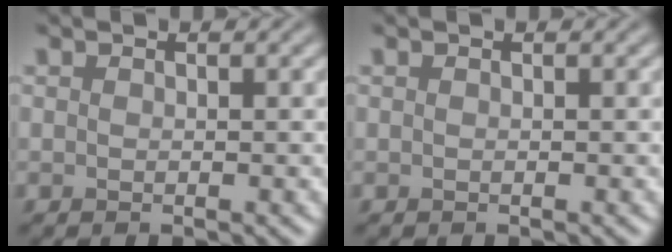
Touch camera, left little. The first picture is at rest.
{"total": 0.0}